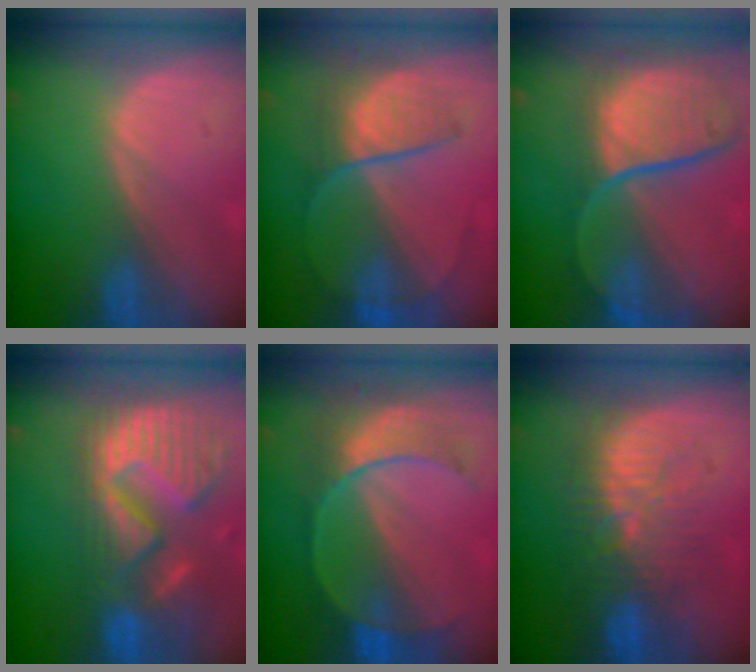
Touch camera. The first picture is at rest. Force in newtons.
{"total": 6.9, "press": 6.6, "slide": 1.7}
{"total": 12.1, "press": 9.8, "slide": 7.0}
{"total": 14.4, "press": 12.0, "slide": 7.9}
{"total": 7.9, "press": 7.8, "slide": 1.3}
{"total": 9.4, "press": 9.2, "slide": 2.0}